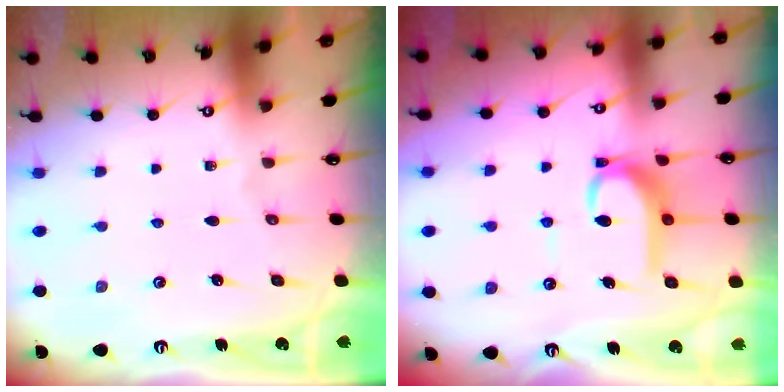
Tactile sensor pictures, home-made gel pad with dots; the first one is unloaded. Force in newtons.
{"total": 6.8, "press": 6.7, "slide": 1.0}